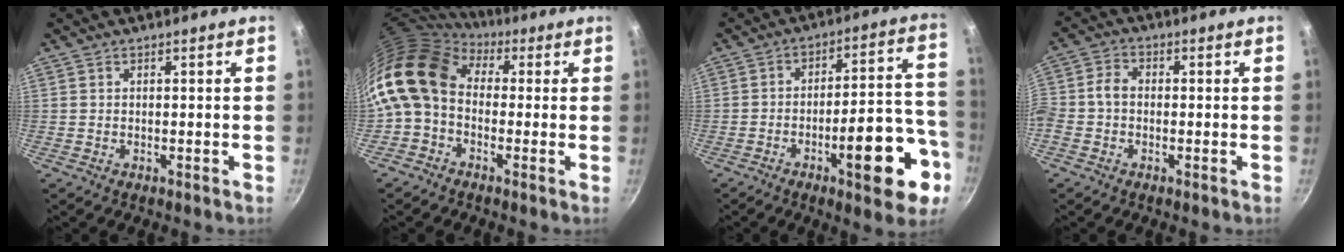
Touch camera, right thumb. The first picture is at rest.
{"total": 13.5, "force": [1.3, 9.9, 9.1], "torque": [-0.165, 0.024, 0.000]}
{"total": 17.3, "force": [-7.2, 5.6, 14.7], "torque": [-0.169, 0.050, -0.098]}
{"total": 4.7, "force": [-1.0, 3.6, 2.9], "torque": [-0.062, 0.021, -0.035]}